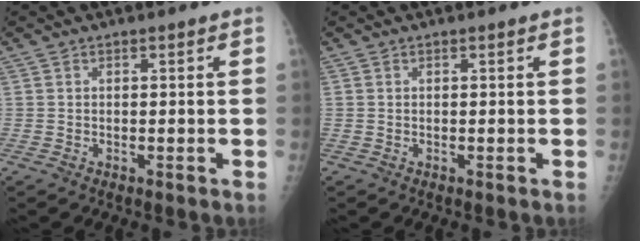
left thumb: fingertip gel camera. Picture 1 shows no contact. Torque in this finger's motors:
{"motor_torque": [0.00, 0.00, 0.00, 0.00, 0.00]}